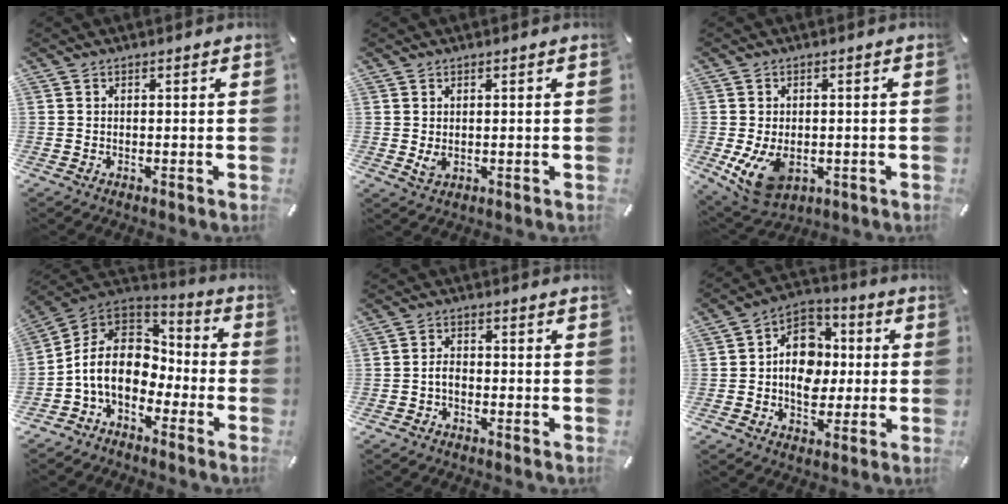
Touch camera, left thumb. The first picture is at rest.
{"total": 2.3, "force": [0.0, 1.6, 1.7], "torque": [-0.028, -0.003, -0.003]}
{"total": 8.7, "force": [-2.0, 6.0, 6.0], "torque": [-0.119, -0.002, -0.033]}
{"total": 11.5, "force": [-3.5, 8.6, 6.8], "torque": [-0.164, 0.017, -0.068]}
{"total": 2.8, "force": [-1.2, 1.7, 1.9], "torque": [-0.043, 0.005, -0.025]}
{"total": 12.6, "force": [-1.5, 10.2, 7.2], "torque": [-0.114, 0.020, -0.022]}